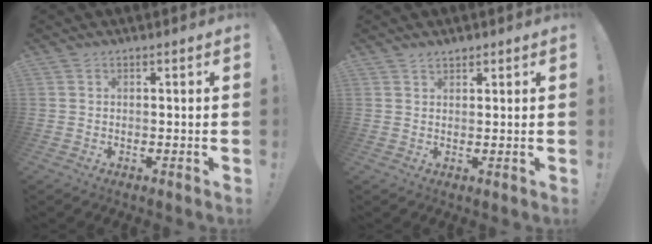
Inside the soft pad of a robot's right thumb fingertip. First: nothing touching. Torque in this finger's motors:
{"motor_torque": [-0.15, -0.04, 0.60, 0.01, -0.01]}